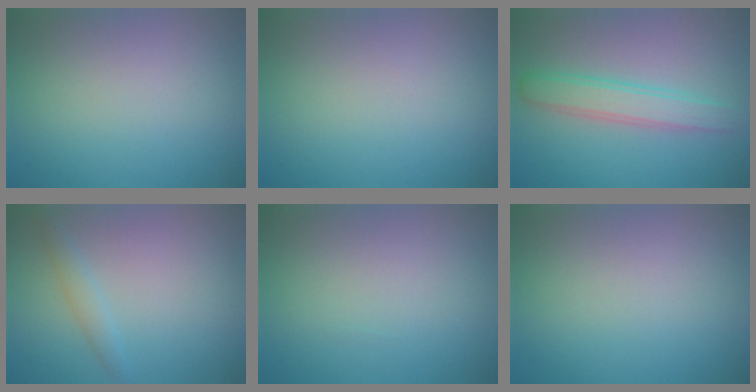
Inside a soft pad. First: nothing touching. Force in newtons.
{"total": 0.0}
{"total": 3.2, "press": 3.2, "slide": 0.1}
{"total": 1.4, "press": 1.4, "slide": 0.1}
{"total": 0.0}
{"total": 0.0}